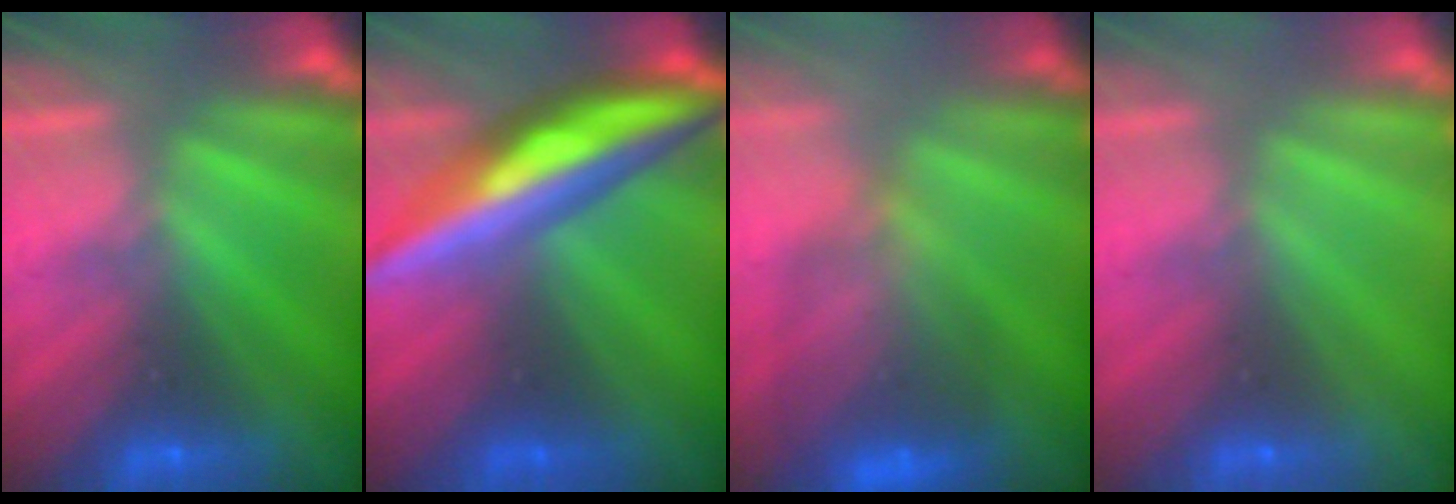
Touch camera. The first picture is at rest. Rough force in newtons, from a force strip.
{"total": 5.5}
{"total": 8.9}
{"total": 2.9}